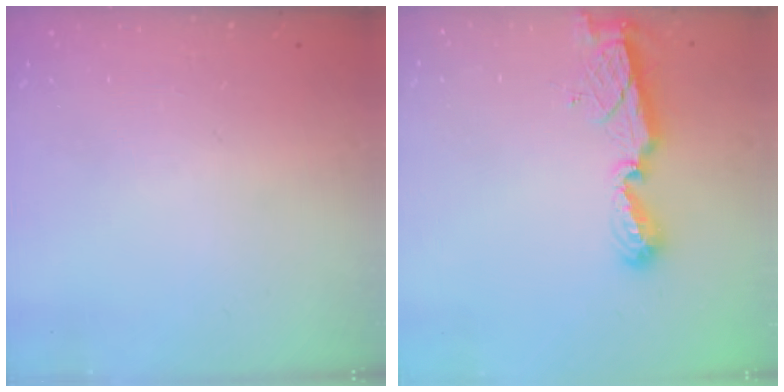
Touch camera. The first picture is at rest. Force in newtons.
{"total": 8.4, "press": 8.4, "slide": 0.8}